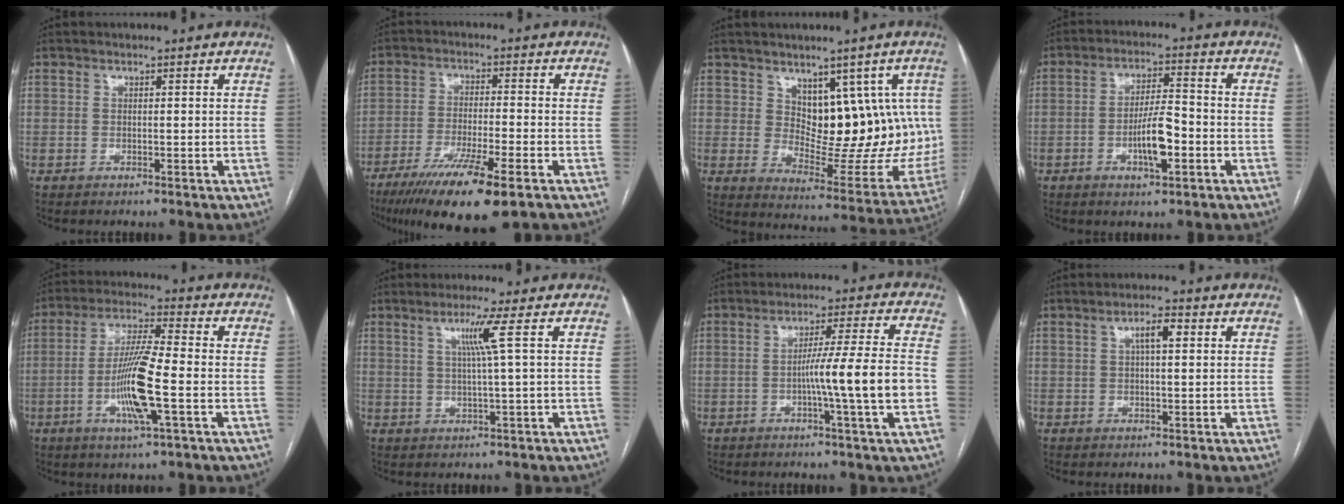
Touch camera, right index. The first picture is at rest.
{"total": 13.3, "force": [-8.3, 1.1, 10.3], "torque": [-0.181, -0.035, -0.137]}
{"total": 13.8, "force": [3.6, 7.6, 10.9], "torque": [-0.112, 0.006, 0.070]}
{"total": 7.4, "force": [-2.4, 1.6, 6.8], "torque": [-0.125, 0.005, -0.041]}
{"total": 11.1, "force": [-3.0, 0.6, 10.7], "torque": [-0.210, -0.007, -0.060]}
{"total": 4.3, "force": [1.4, -1.5, 3.8], "torque": [-0.078, -0.001, 0.029]}
{"total": 10.4, "force": [-2.3, -1.4, 10.1], "torque": [-0.164, 0.003, -0.038]}
{"total": 3.4, "force": [0.9, 0.7, 3.2], "torque": [-0.057, 0.011, 0.015]}